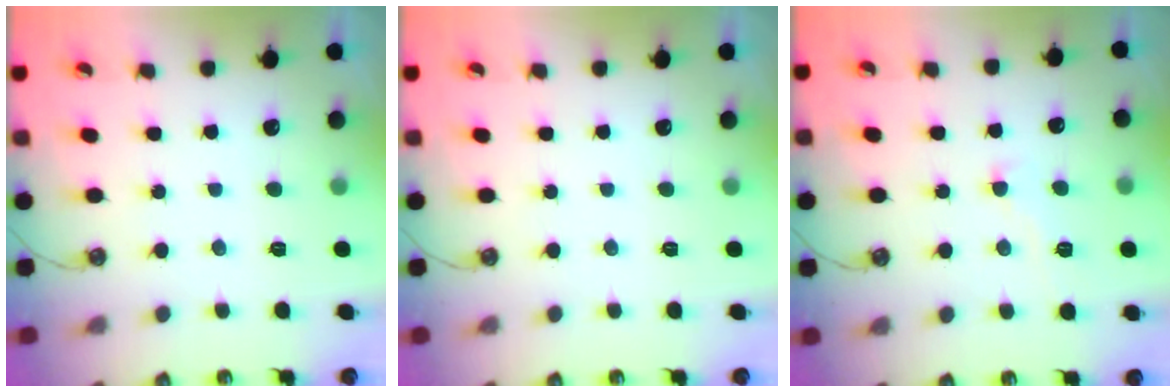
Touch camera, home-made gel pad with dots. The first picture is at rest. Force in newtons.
{"total": 0.0}
{"total": 1.7, "press": 1.4, "slide": 0.8}